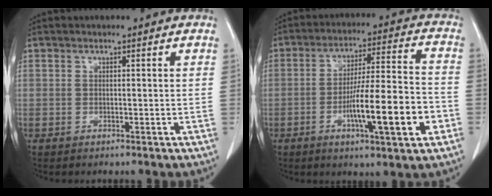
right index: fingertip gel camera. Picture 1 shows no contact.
{"total": 15.2, "force": [-4.9, 1.8, 14.3], "torque": [-0.235, 0.006, -0.074]}